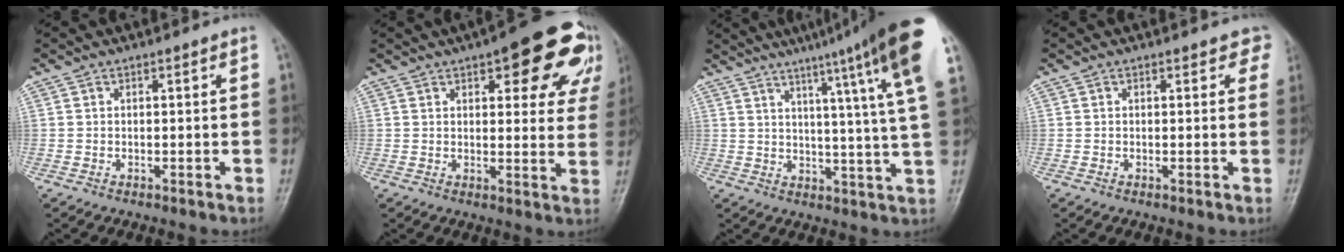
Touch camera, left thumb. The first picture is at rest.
{"total": 16.1, "force": [8.1, 6.4, 12.4], "torque": [-0.109, -0.022, 0.091]}
{"total": 20.6, "force": [13.3, 0.5, 15.7], "torque": [-0.209, -0.062, 0.164]}
{"total": 2.5, "force": [1.8, 1.5, 0.9], "torque": [0.021, -0.004, 0.006]}